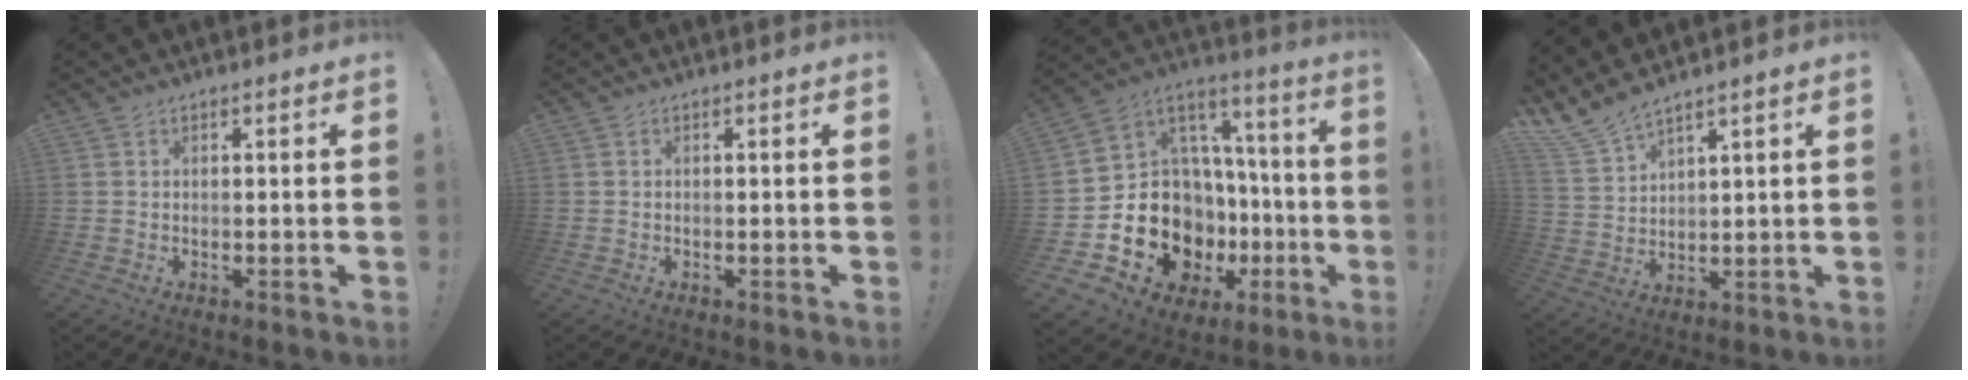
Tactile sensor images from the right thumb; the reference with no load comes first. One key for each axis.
{"total": 0.0}
{"total": 16.0, "fx": -6.6, "fy": 12.6, "fz": 7.2, "tx": -0.107, "ty": 0.015, "tz": -0.072}
{"total": 7.0, "fx": 6.3, "fy": 1.1, "fz": 2.9, "tx": -0.079, "ty": -0.036, "tz": 0.121}